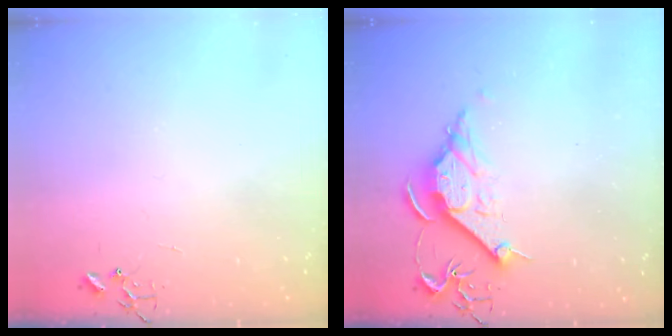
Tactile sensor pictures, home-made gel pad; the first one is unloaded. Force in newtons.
{"total": 10.7, "press": 10.7, "slide": 0.7}